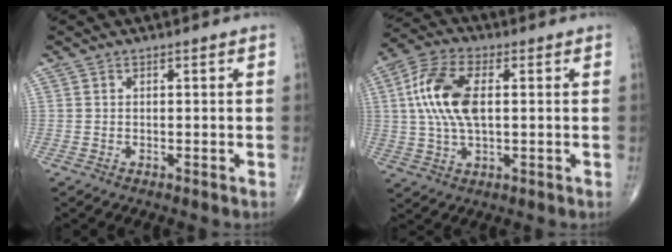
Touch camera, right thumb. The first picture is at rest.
{"total": 12.8, "force": [1.8, 6.3, 11.0], "torque": [-0.237, 0.013, 0.033]}